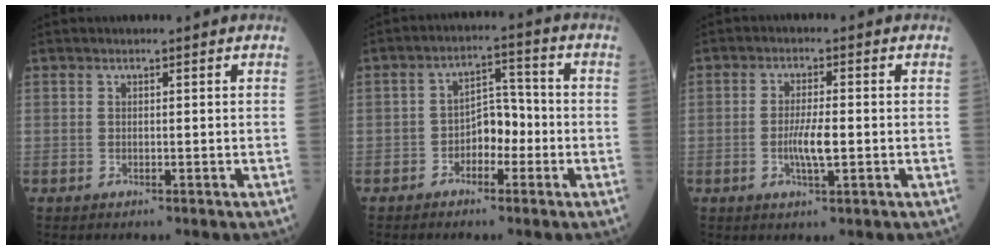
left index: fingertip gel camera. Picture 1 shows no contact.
{"total": 5.0, "force": [-2.1, 2.7, 3.6], "torque": [-0.054, 0.016, -0.042]}
{"total": 3.9, "force": [-1.0, 0.5, 3.8], "torque": [-0.075, -0.007, -0.019]}